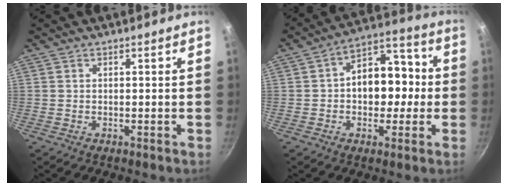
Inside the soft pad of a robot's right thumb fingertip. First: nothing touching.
{"total": 13.1, "force": [-0.1, 8.6, 9.9], "torque": [-0.101, 0.037, -0.011]}